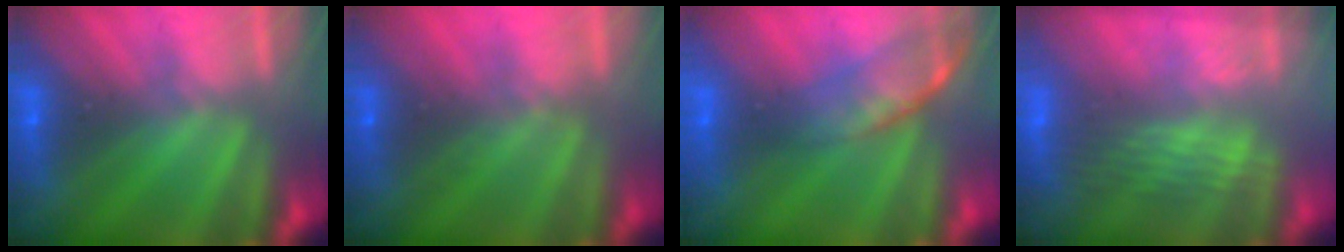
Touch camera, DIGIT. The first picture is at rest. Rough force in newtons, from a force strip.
{"total": 5.0}
{"total": 2.6}
{"total": 2.8}